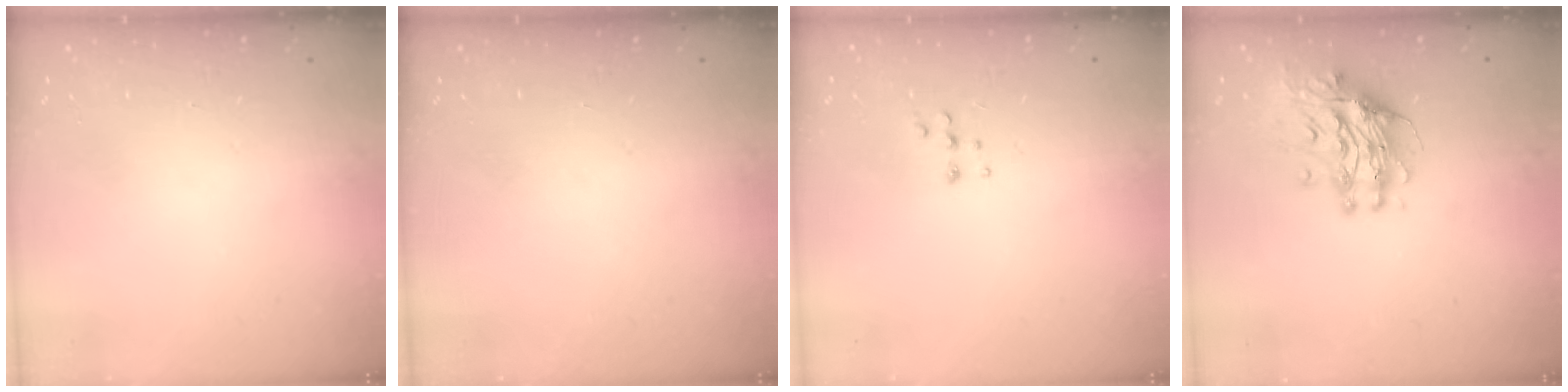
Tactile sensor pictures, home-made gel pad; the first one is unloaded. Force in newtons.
{"total": 0.0}
{"total": 5.5, "press": 5.4, "slide": 1.0}
{"total": 13.5, "press": 13.4, "slide": 1.4}